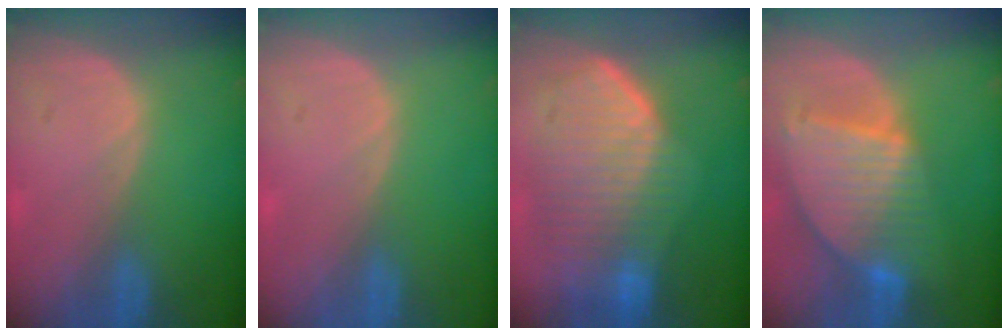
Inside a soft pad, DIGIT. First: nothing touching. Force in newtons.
{"total": 0.0}
{"total": 10.8, "press": 9.4, "slide": 5.3}
{"total": 9.4, "press": 8.1, "slide": 4.9}